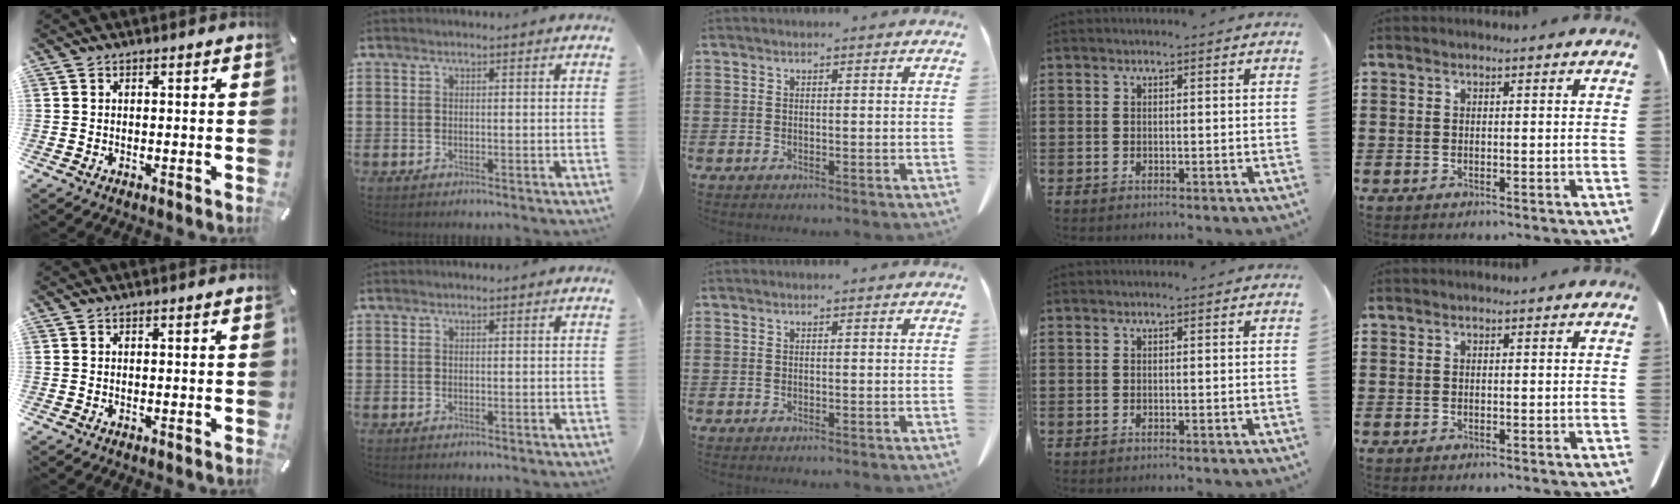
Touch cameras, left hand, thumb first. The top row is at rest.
{}